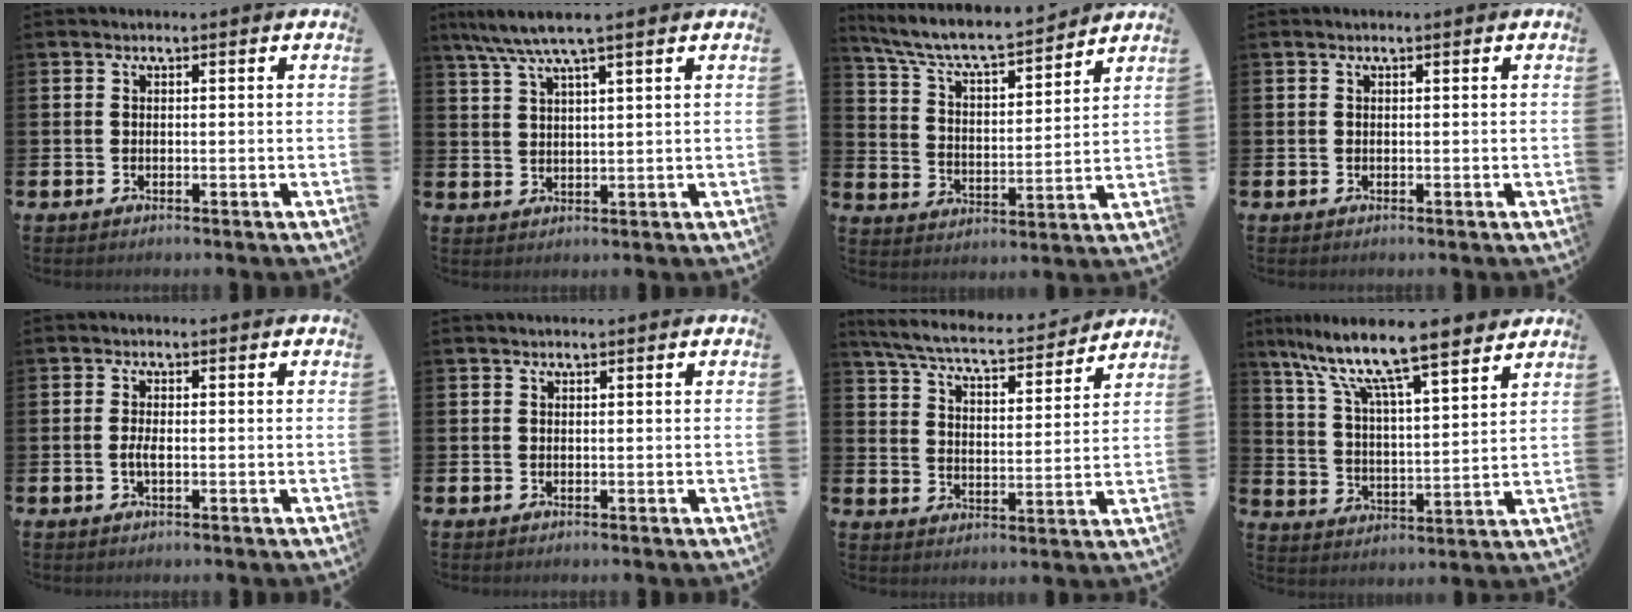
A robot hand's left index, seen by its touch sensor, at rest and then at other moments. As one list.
[{"total": 5.6, "force": [4.5, 0.3, 3.4], "torque": [-0.073, -0.009, 0.079]}, {"total": 7.4, "force": [7.0, 1.0, 2.3], "torque": [-0.078, -0.055, 0.118]}, {"total": 0.0}, {"total": 1.7, "force": [-0.5, 0.6, 1.5], "torque": [-0.025, -0.001, -0.010]}, {"total": 0.0}, {"total": 6.7, "force": [6.2, 1.1, 2.2], "torque": [-0.072, -0.046, 0.104]}, {"total": 11.4, "force": [9.7, 1.7, 5.6], "torque": [-0.137, -0.061, 0.163]}]